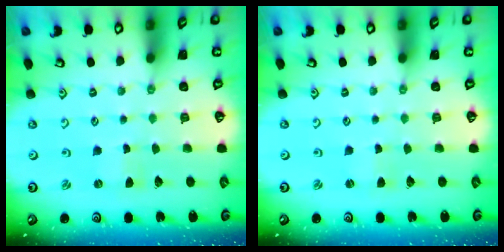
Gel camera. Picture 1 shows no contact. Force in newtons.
{"total": 1.4, "press": 1.4, "slide": 0.3}